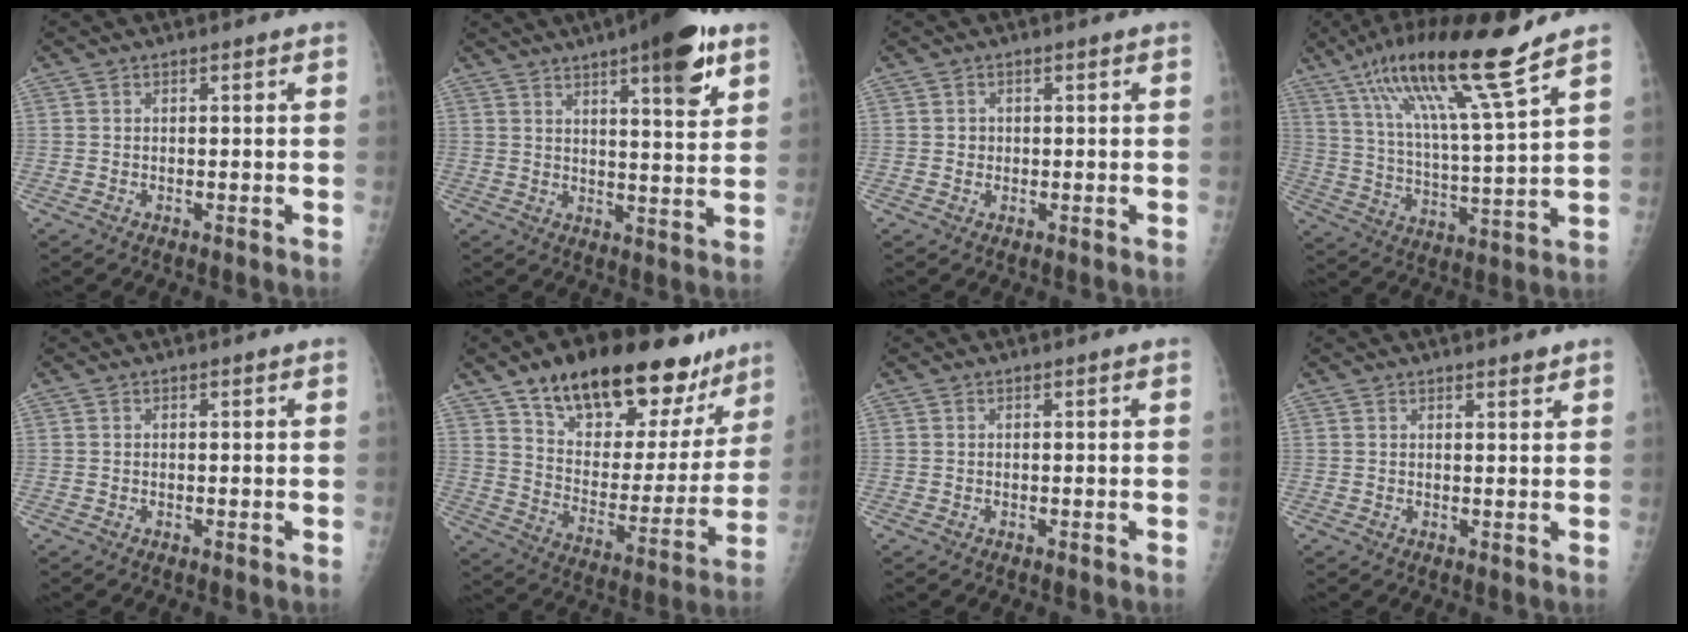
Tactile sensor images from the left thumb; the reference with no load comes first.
{"total": 13.8, "force": [7.9, 3.3, 10.8], "torque": [-0.135, -0.032, 0.108]}
{"total": 1.3, "force": [0.1, 1.3, 0.3], "torque": [0.002, 0.003, 0.001]}
{"total": 18.1, "force": [12.3, 1.0, 13.3], "torque": [-0.227, -0.052, 0.216]}
{"total": 0.0}
{"total": 27.4, "force": [18.8, 12.4, 15.6], "torque": [-0.189, -0.059, 0.292]}
{"total": 0.0}
{"total": 1.6, "force": [1.4, 0.4, 0.7], "torque": [-0.006, -0.010, 0.020]}